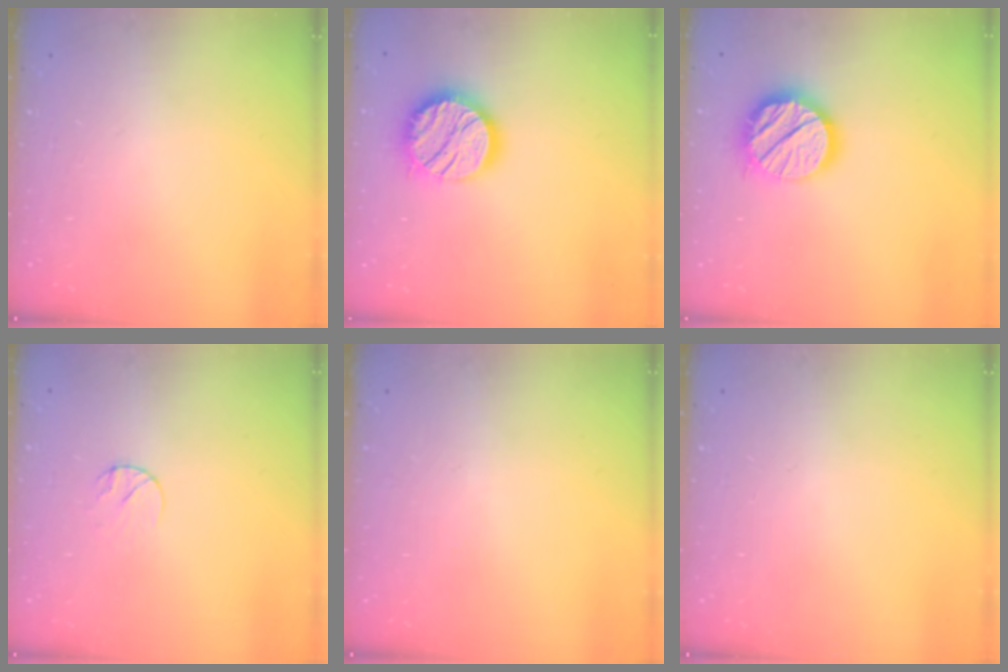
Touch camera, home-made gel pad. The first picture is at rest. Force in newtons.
{"total": 17.1, "press": 17.1, "slide": 1.3}
{"total": 16.3, "press": 16.1, "slide": 2.4}
{"total": 5.3, "press": 5.2, "slide": 0.6}
{"total": 0.0}
{"total": 0.0}